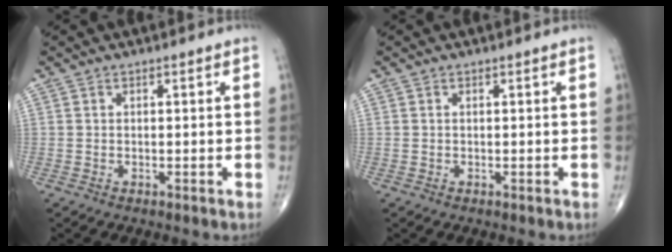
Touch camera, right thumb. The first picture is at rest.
{"total": 0.0}